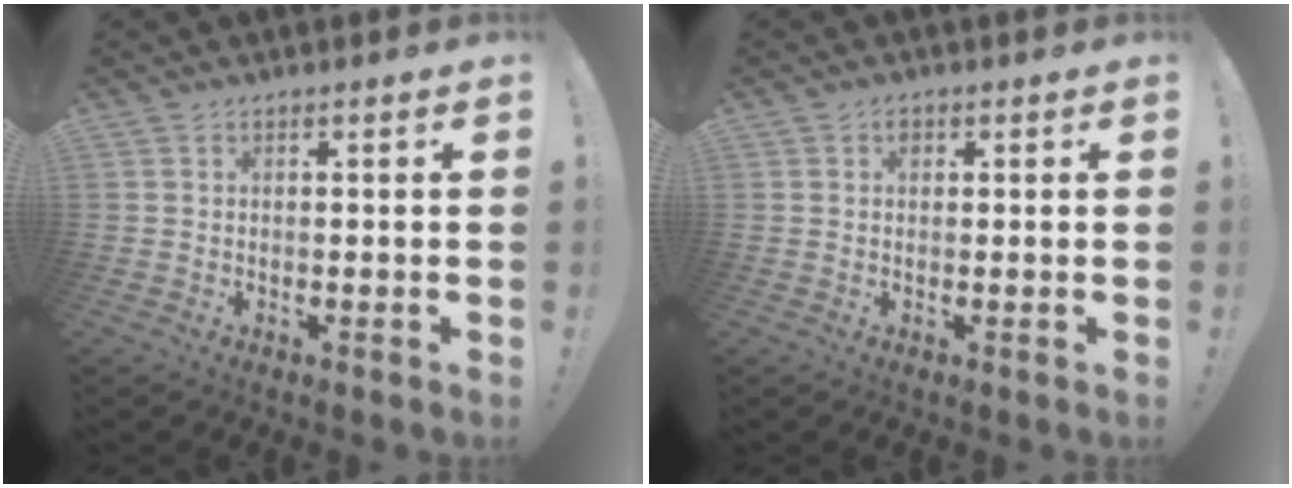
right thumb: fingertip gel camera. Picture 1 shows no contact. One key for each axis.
{"total": 1.2, "fx": 0.3, "fy": 1.0, "fz": 0.5, "tx": -0.009, "ty": 0.004, "tz": 0.004}